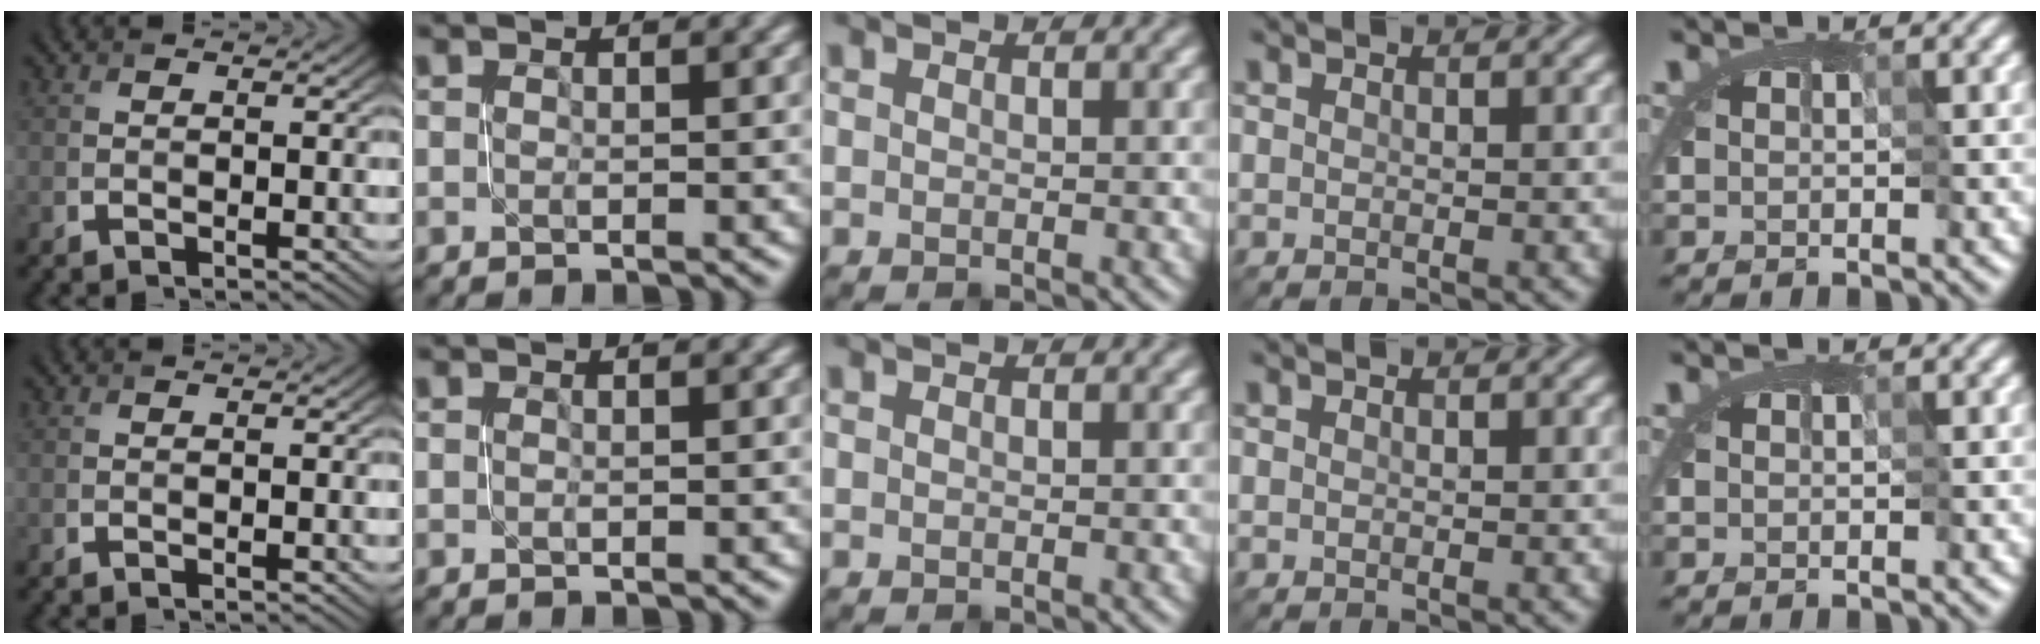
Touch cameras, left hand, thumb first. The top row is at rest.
{}